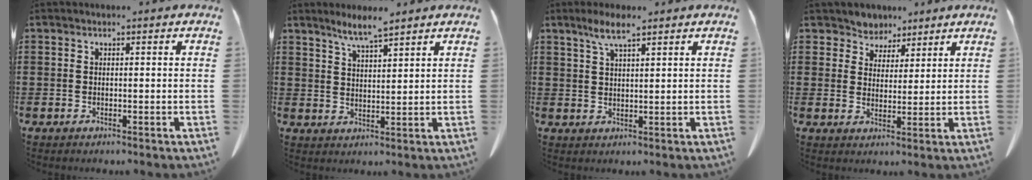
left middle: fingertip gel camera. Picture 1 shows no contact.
{"total": 4.6, "force": [3.9, 0.1, 2.5], "torque": [-0.060, -0.008, 0.069]}
{"total": 4.3, "force": [2.8, 0.7, 3.2], "torque": [-0.069, 0.003, 0.048]}
{"total": 3.4, "force": [2.9, 1.8, -0.3], "torque": [-0.012, -0.004, 0.054]}